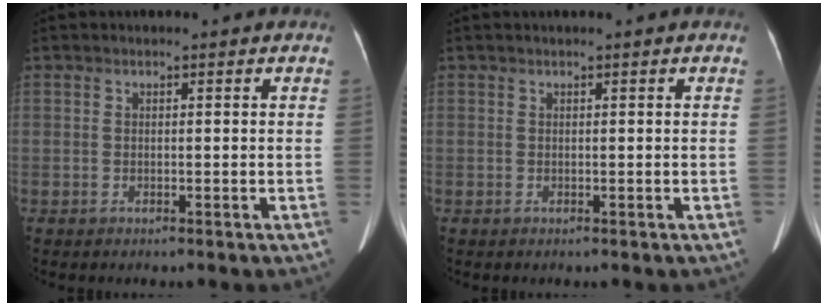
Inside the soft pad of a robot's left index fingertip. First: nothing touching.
{"total": 0.0}